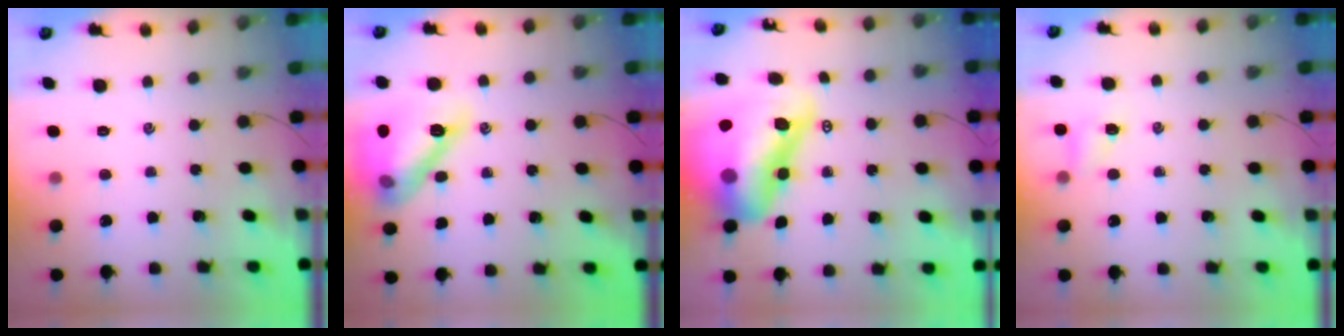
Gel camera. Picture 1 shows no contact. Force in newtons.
{"total": 16.9, "press": 16.9, "slide": 0.5}
{"total": 22.8, "press": 21.9, "slide": 6.3}
{"total": 3.9, "press": 3.7, "slide": 1.2}